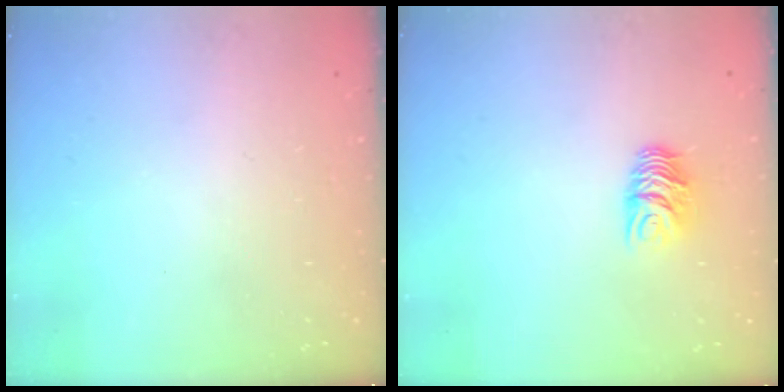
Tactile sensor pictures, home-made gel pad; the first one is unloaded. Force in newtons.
{"total": 7.0, "press": 6.9, "slide": 0.5}